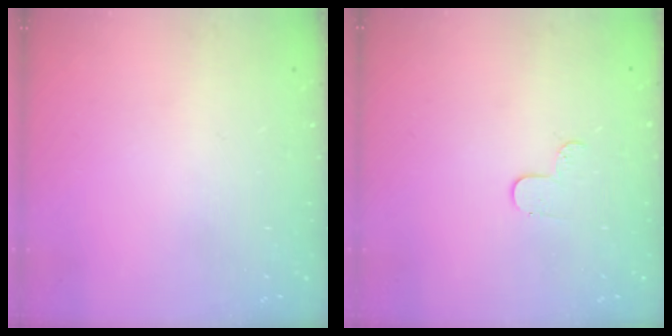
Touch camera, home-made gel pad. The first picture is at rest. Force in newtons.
{"total": 4.3, "press": 4.2, "slide": 0.5}